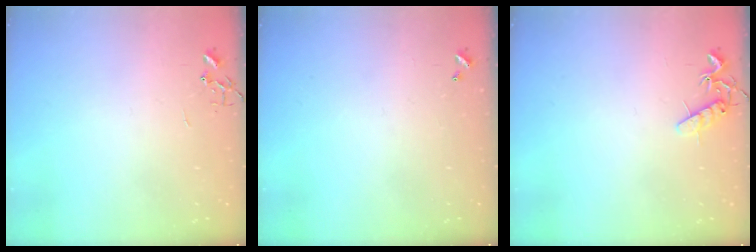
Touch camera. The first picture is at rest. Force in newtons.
{"total": 0.0}
{"total": 8.0, "press": 8.0, "slide": 0.4}